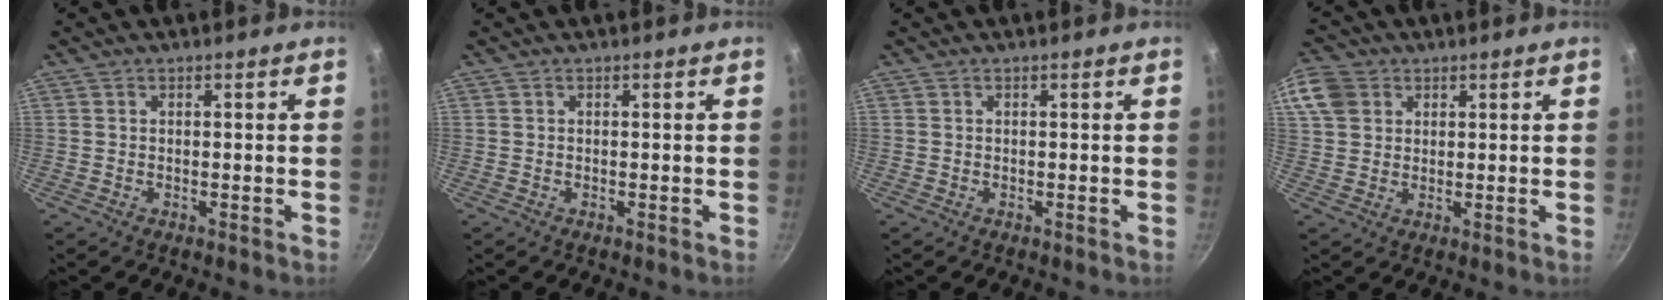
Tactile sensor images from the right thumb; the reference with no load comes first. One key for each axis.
{"total": 0.0}
{"total": 0.0}
{"total": 8.7, "fx": 3.3, "fy": 6.9, "fz": 4.0, "tx": -0.079, "ty": 0.005, "tz": 0.057}